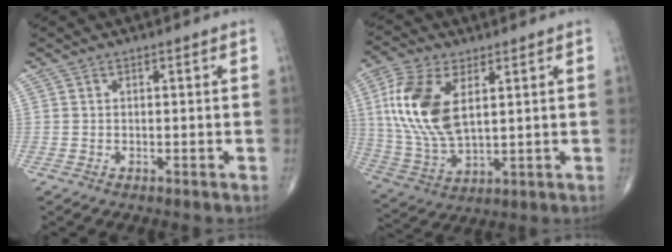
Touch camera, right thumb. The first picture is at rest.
{"total": 15.4, "force": [4.1, 8.0, 12.6], "torque": [-0.267, -0.010, 0.087]}